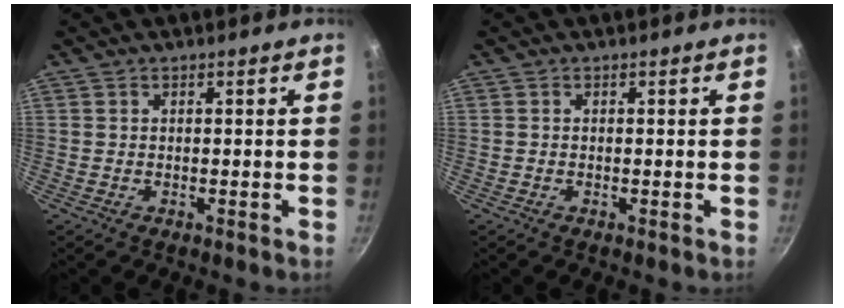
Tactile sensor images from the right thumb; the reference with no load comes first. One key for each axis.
{"total": 0.0}